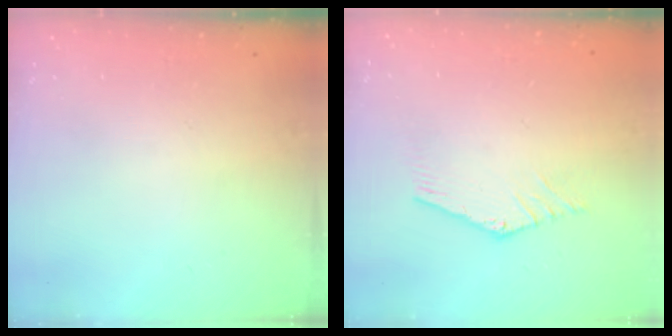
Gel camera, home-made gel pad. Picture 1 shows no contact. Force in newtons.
{"total": 0.7, "press": 0.7, "slide": 0.1}